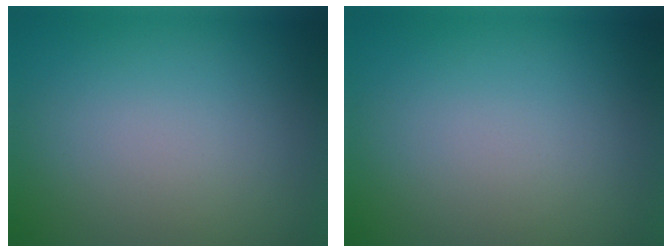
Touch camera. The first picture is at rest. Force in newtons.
{"total": 0.0}